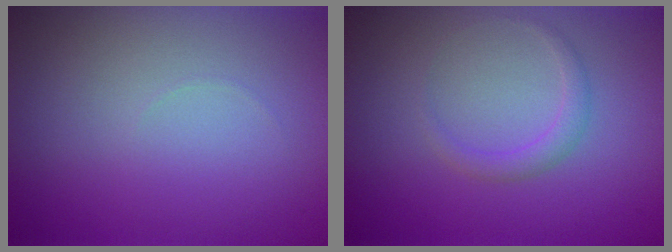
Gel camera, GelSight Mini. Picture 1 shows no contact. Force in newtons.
{"total": 1.3, "press": 1.3, "slide": 0.1}